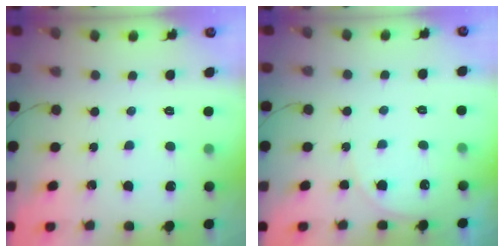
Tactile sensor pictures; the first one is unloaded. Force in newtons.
{"total": 4.9, "press": 4.8, "slide": 0.5}